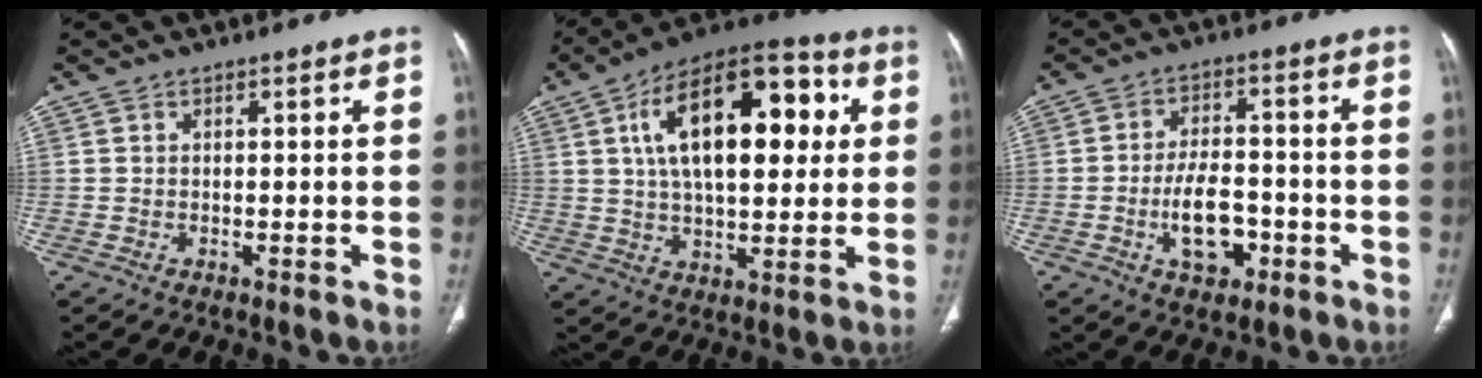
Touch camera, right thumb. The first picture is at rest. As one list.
[{"total": 22.9, "force": [5.6, 11.4, 19.1], "torque": [-0.274, 0.013, 0.080]}, {"total": 9.0, "force": [-3.0, 5.1, 6.8], "torque": [-0.102, 0.022, -0.049]}]